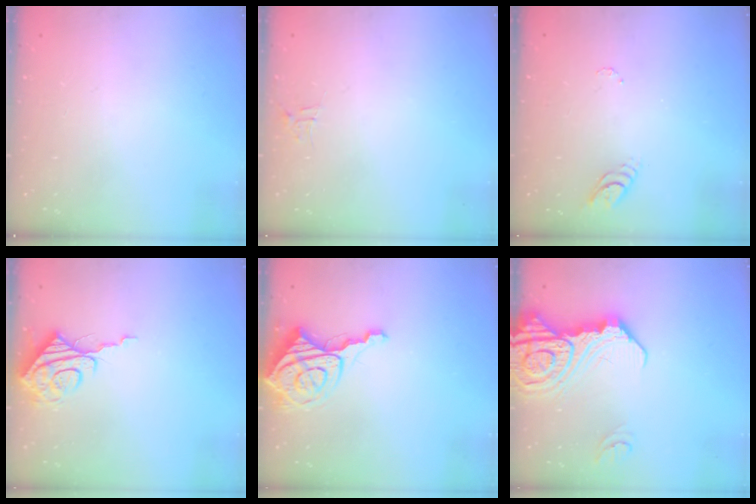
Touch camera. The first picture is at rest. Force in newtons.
{"total": 4.0, "press": 4.0, "slide": 0.2}
{"total": 3.8, "press": 3.8, "slide": 0.4}
{"total": 8.6, "press": 8.6, "slide": 0.6}
{"total": 14.1, "press": 14.0, "slide": 1.1}
{"total": 19.9, "press": 19.7, "slide": 2.5}